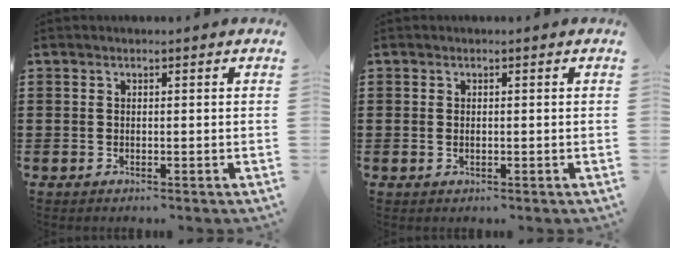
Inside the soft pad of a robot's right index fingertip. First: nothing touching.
{"total": 0.7, "force": [0.0, 0.3, 0.6], "torque": [-0.014, -0.001, 0.001]}